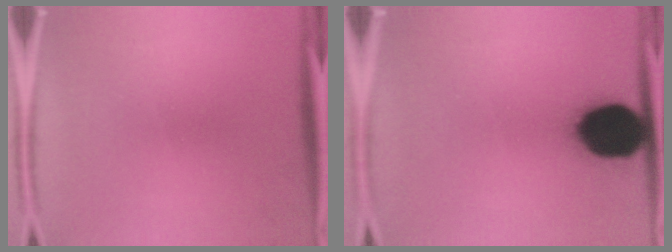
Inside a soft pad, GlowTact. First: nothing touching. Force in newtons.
{"total": 19.4}